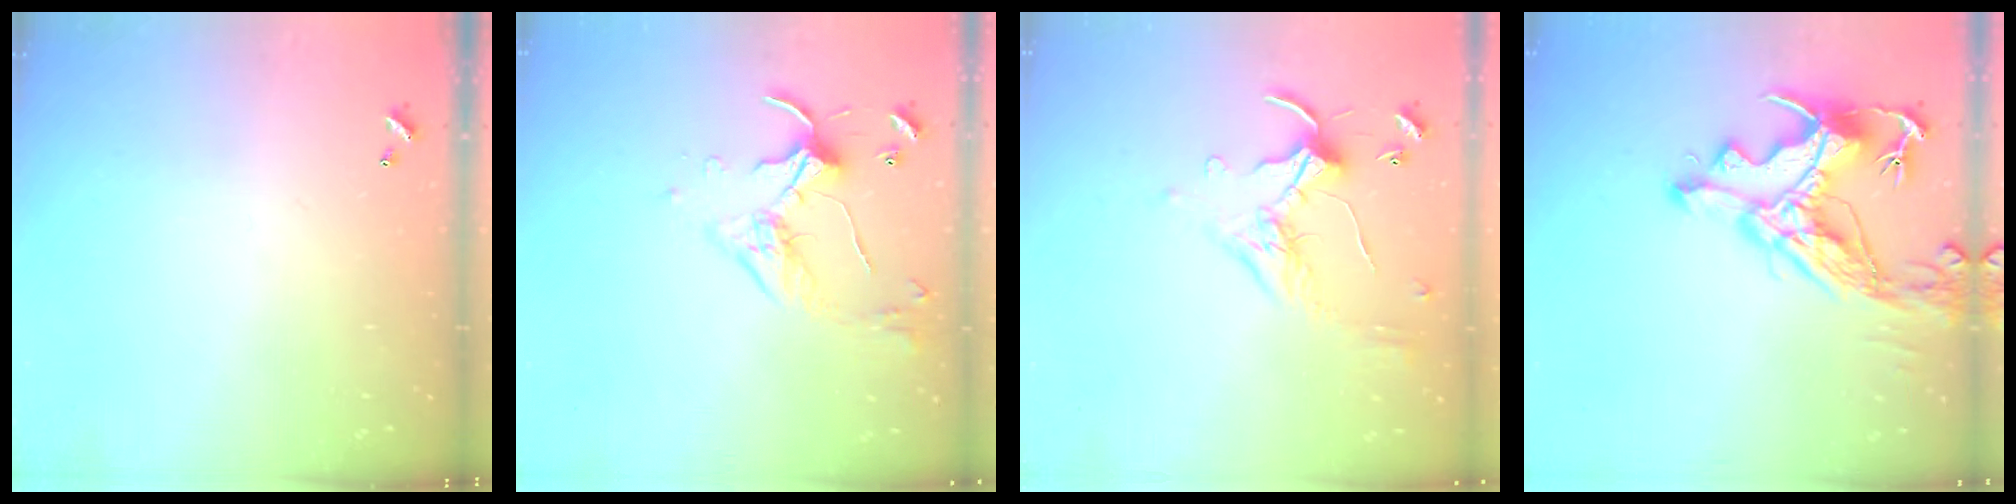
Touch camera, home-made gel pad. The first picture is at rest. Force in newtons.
{"total": 3.7, "press": 3.7, "slide": 0.5}
{"total": 0.7, "press": 0.6, "slide": 0.4}
{"total": 13.8, "press": 13.7, "slide": 1.9}